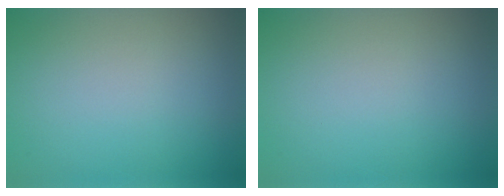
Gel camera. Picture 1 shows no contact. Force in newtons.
{"total": 0.0}